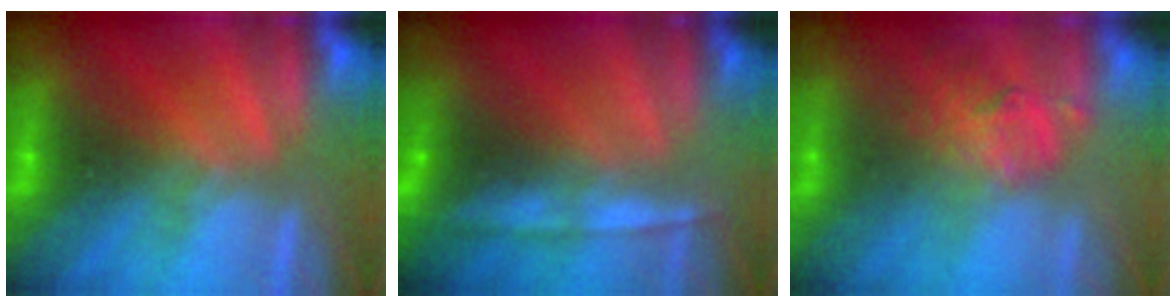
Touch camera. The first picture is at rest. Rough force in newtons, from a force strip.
{"total": 7.8}
{"total": 1.8}